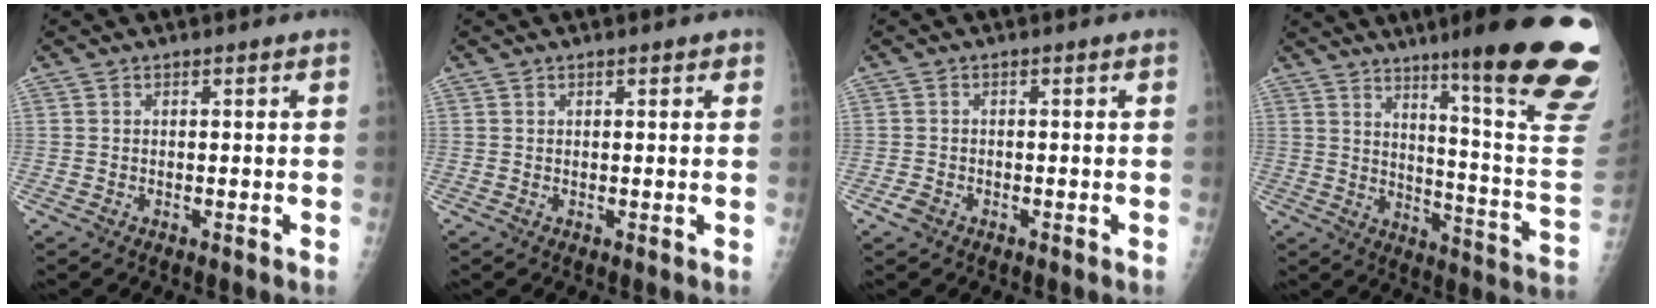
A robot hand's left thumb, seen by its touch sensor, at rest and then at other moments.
{"total": 1.2, "force": [0.7, 0.6, 0.7], "torque": [-0.003, -0.001, 0.008]}
{"total": 1.7, "force": [-1.0, 1.2, 0.8], "torque": [-0.015, 0.001, -0.018]}
{"total": 25.9, "force": [15.8, 2.5, 20.4], "torque": [-0.216, -0.090, 0.220]}